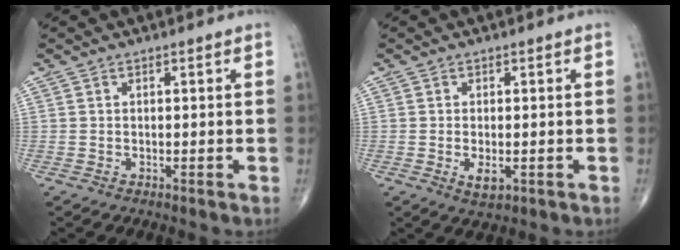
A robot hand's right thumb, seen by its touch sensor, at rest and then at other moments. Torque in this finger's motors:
{"motor_torque": [-0.25, -0.05, 0.22, 0.41, 0.00]}